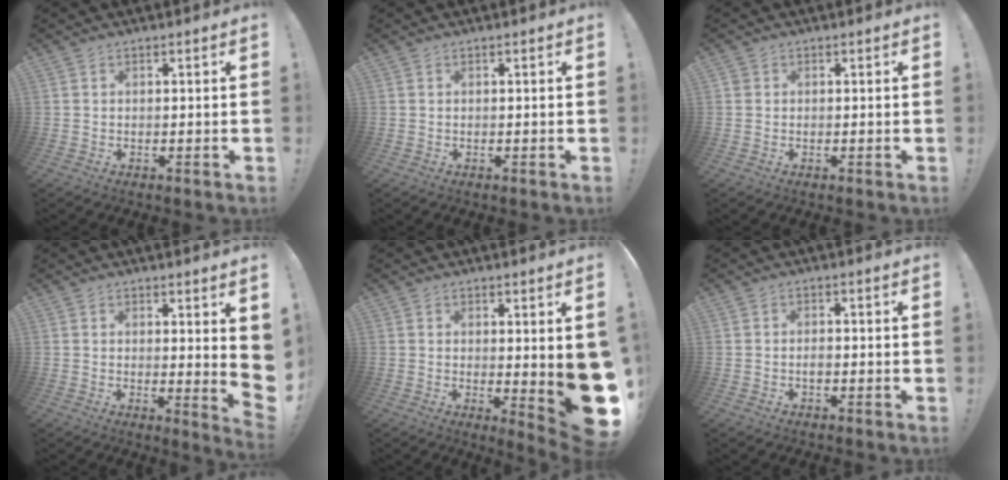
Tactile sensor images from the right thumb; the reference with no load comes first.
{"total": 0.0}
{"total": 1.1, "force": [0.3, 0.9, 0.4], "torque": [-0.007, 0.003, 0.006]}
{"total": 4.4, "force": [1.8, -0.1, 4.0], "torque": [-0.044, -0.036, 0.032]}
{"total": 8.7, "force": [1.2, 1.3, 8.5], "torque": [-0.092, -0.047, 0.025]}
{"total": 1.3, "force": [-0.6, 0.7, 0.9], "torque": [-0.008, 0.001, -0.013]}